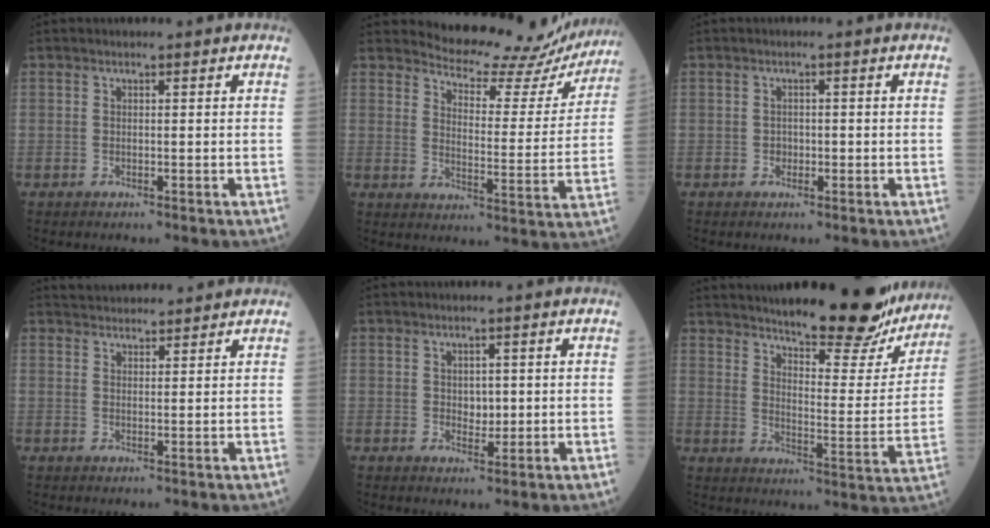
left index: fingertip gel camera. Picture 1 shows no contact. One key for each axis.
{"total": 16.6, "fx": 16.0, "fy": 3.9, "fz": 2.1, "tx": -0.008, "ty": -0.057, "tz": 0.175}
{"total": 1.0, "fx": -0.5, "fy": 0.8, "fz": 0.4, "tx": -0.003, "ty": 0.000, "tz": -0.010}
{"total": 6.3, "fx": 6.0, "fy": 1.3, "fz": 1.2, "tx": -0.013, "ty": 0.029, "tz": 0.083}
{"total": 2.1, "fx": 0.2, "fy": 1.5, "fz": 1.4, "tx": -0.021, "ty": -0.005, "tz": 0.004}
{"total": 21.4, "fx": 18.6, "fy": 4.0, "fz": 9.9, "tx": -0.134, "ty": -0.035, "tz": 0.236}